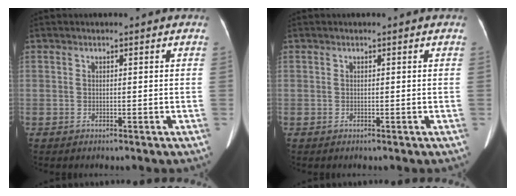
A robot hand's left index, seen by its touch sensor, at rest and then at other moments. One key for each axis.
{"total": 0.0}